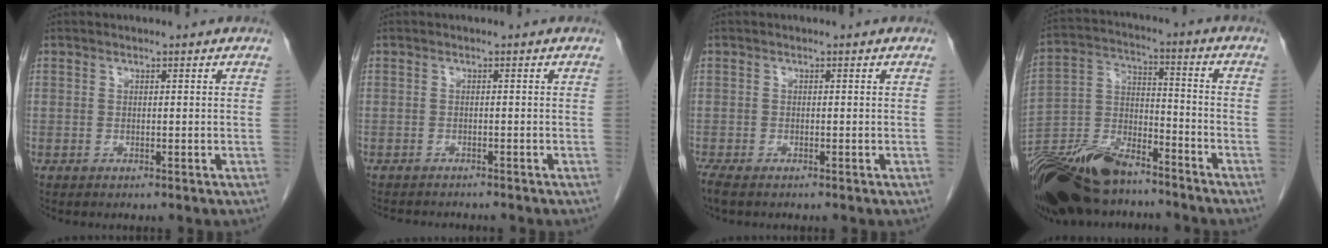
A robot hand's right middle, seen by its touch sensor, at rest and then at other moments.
{"total": 4.6, "force": [-4.3, 0.9, 1.3], "torque": [-0.014, -0.007, -0.061]}
{"total": 2.5, "force": [-1.9, 0.7, 1.4], "torque": [-0.032, -0.010, -0.034]}
{"total": 19.5, "force": [-15.5, 6.5, 10.0], "torque": [-0.235, -0.016, -0.288]}